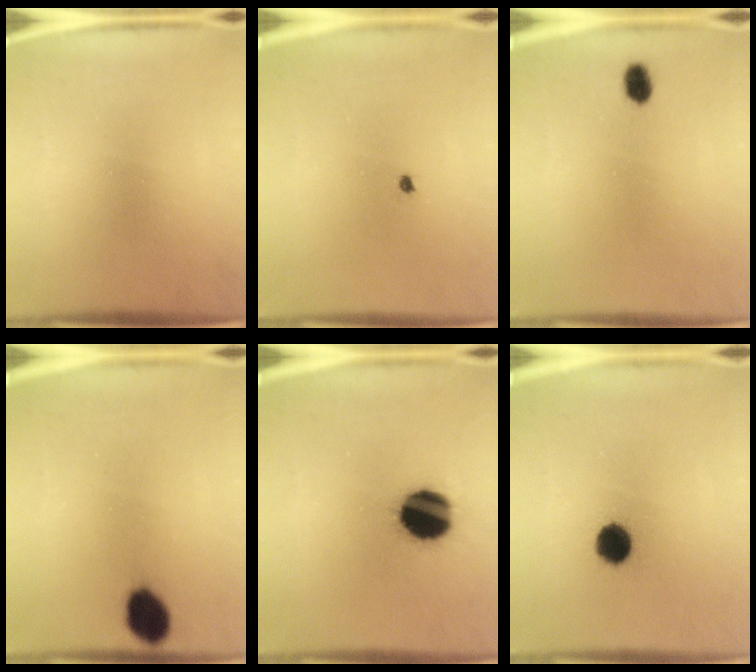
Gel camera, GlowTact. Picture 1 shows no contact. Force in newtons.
{"total": 0.5}
{"total": 2.7}
{"total": 7.0}
{"total": 16.4}
{"total": 7.2}